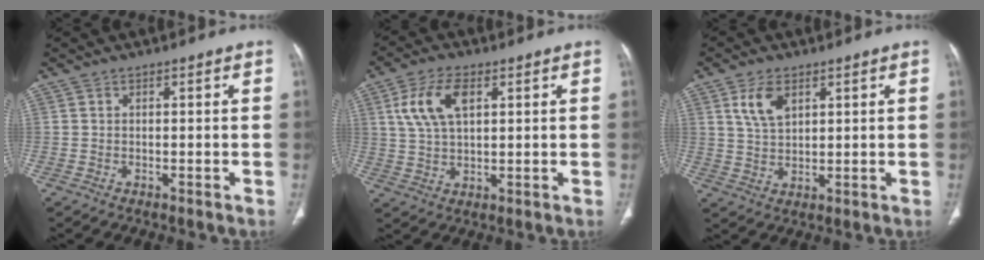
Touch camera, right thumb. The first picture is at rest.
{"total": 9.3, "force": [3.3, 4.8, 7.2], "torque": [-0.145, 0.001, 0.067]}
{"total": 6.1, "force": [2.9, 3.4, 4.2], "torque": [-0.072, -0.012, 0.062]}